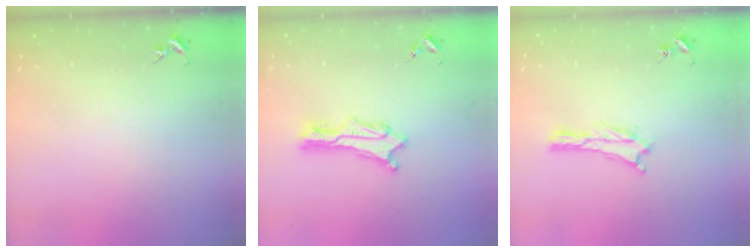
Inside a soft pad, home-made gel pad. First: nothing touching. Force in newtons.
{"total": 2.4, "press": 2.4, "slide": 0.3}
{"total": 0.0}